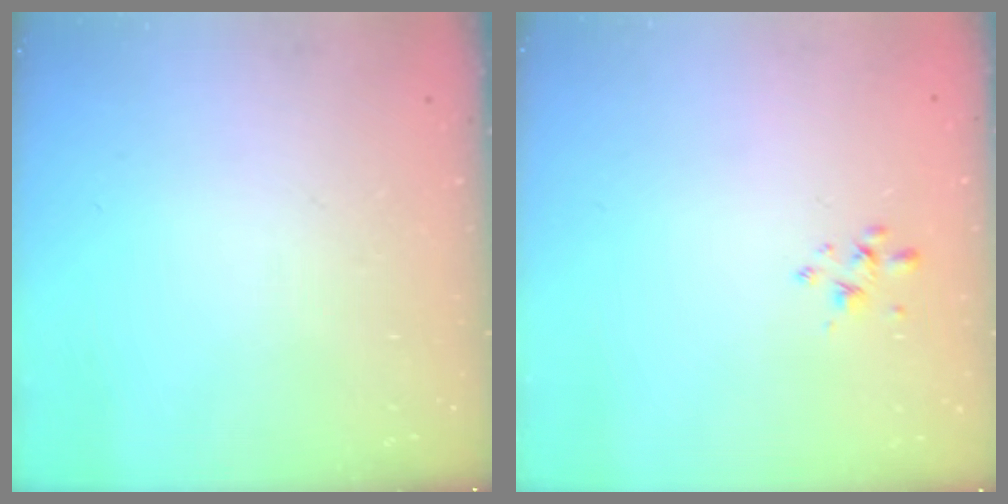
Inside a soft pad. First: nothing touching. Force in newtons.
{"total": 2.6, "press": 2.4, "slide": 0.8}